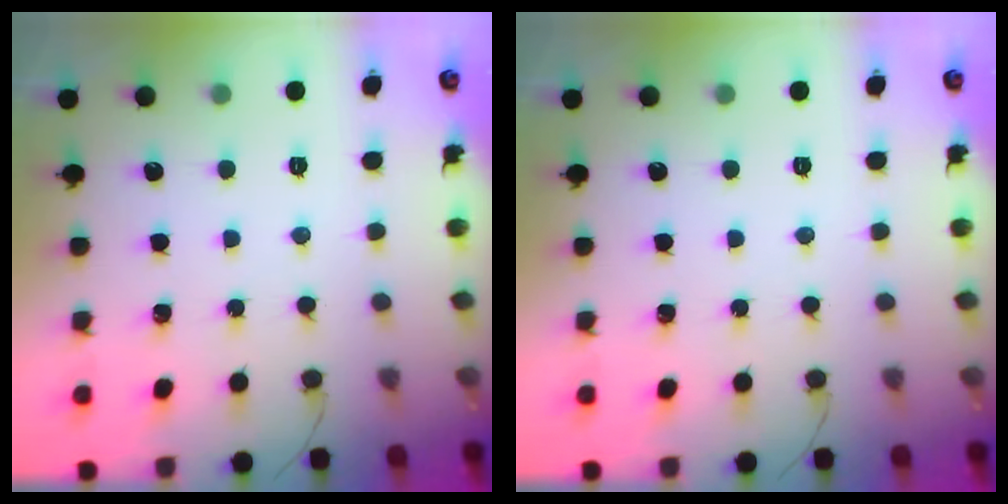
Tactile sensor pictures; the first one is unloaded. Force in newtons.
{"total": 0.0}